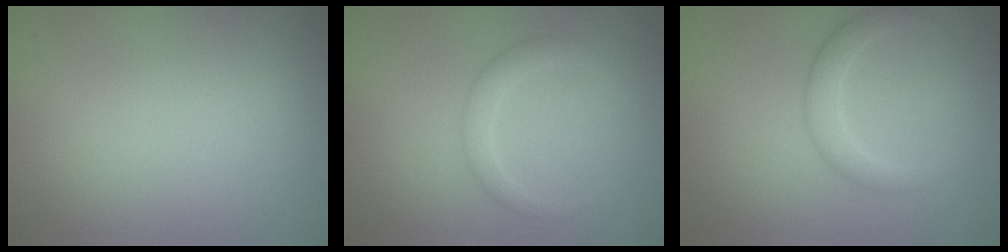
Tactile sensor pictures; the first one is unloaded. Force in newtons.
{"total": 1.6, "press": 1.6, "slide": 0.1}
{"total": 2.1, "press": 2.1, "slide": 0.1}